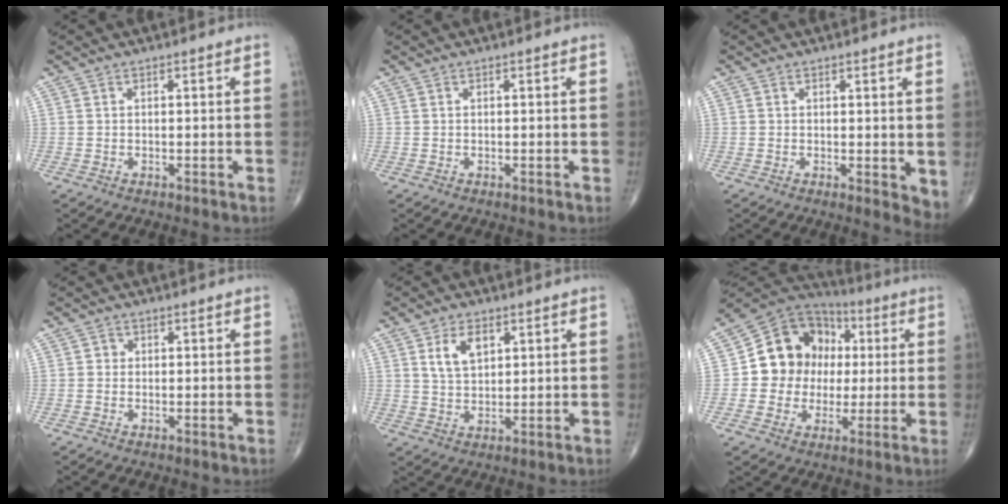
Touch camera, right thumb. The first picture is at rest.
{"total": 0.0}
{"total": 3.7, "force": [0.4, 1.6, 3.3], "torque": [-0.040, -0.012, 0.005]}
{"total": 1.2, "force": [0.0, 1.1, 0.3], "torque": [0.002, 0.003, -0.002]}
{"total": 6.0, "force": [2.5, 3.6, 4.2], "torque": [-0.065, -0.012, 0.050]}
{"total": 15.3, "force": [1.0, 13.4, 7.5], "torque": [-0.081, 0.027, 0.017]}